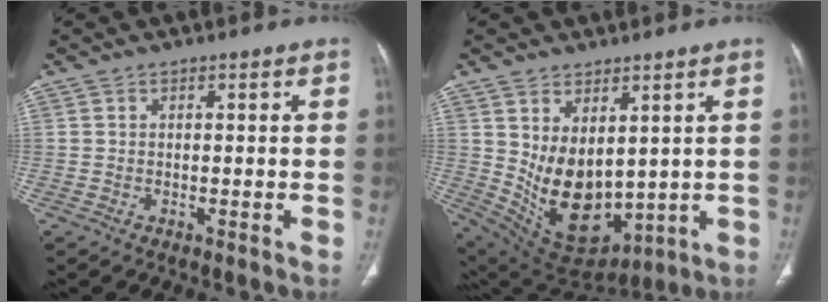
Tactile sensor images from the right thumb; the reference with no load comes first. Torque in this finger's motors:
{"motor_torque": [-0.50, 1.71, 1.18, 1.02, 0.42]}